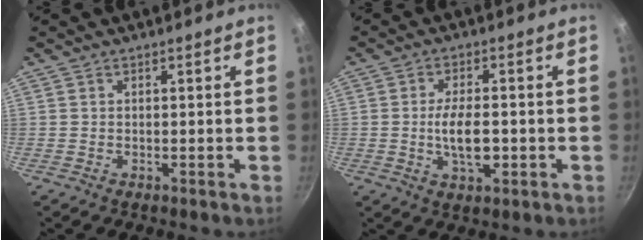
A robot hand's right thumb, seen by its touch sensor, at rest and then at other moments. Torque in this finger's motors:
{"motor_torque": [2.00, 1.69, 1.50, -1.19, 0.50]}